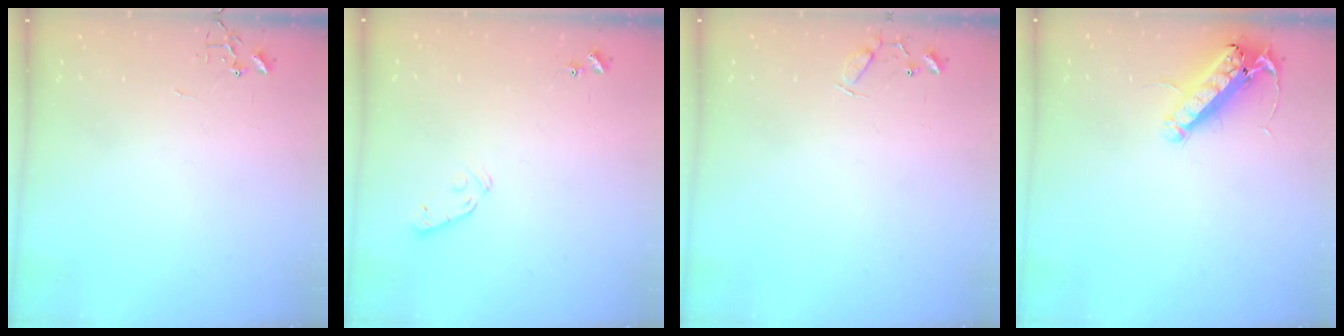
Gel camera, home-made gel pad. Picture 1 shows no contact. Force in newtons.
{"total": 5.3, "press": 5.3, "slide": 0.7}
{"total": 7.7, "press": 7.6, "slide": 0.5}
{"total": 14.7, "press": 14.4, "slide": 2.7}